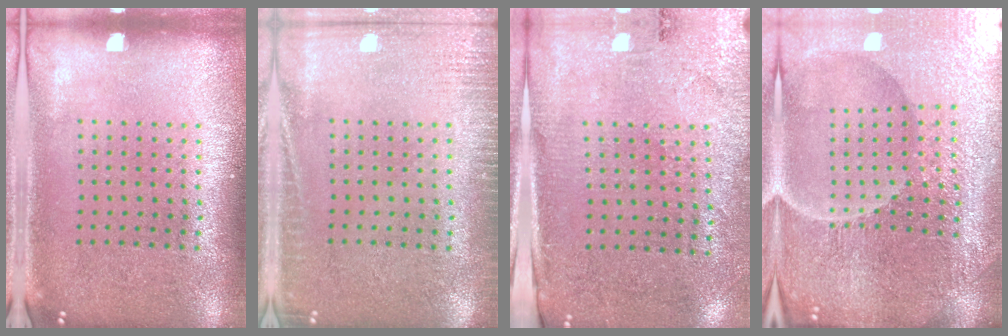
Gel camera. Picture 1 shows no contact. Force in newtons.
{"total": 2.4, "press": 2.4, "slide": 0.4}
{"total": 2.7, "press": 2.5, "slide": 1.1}
{"total": 5.4, "press": 5.2, "slide": 1.6}